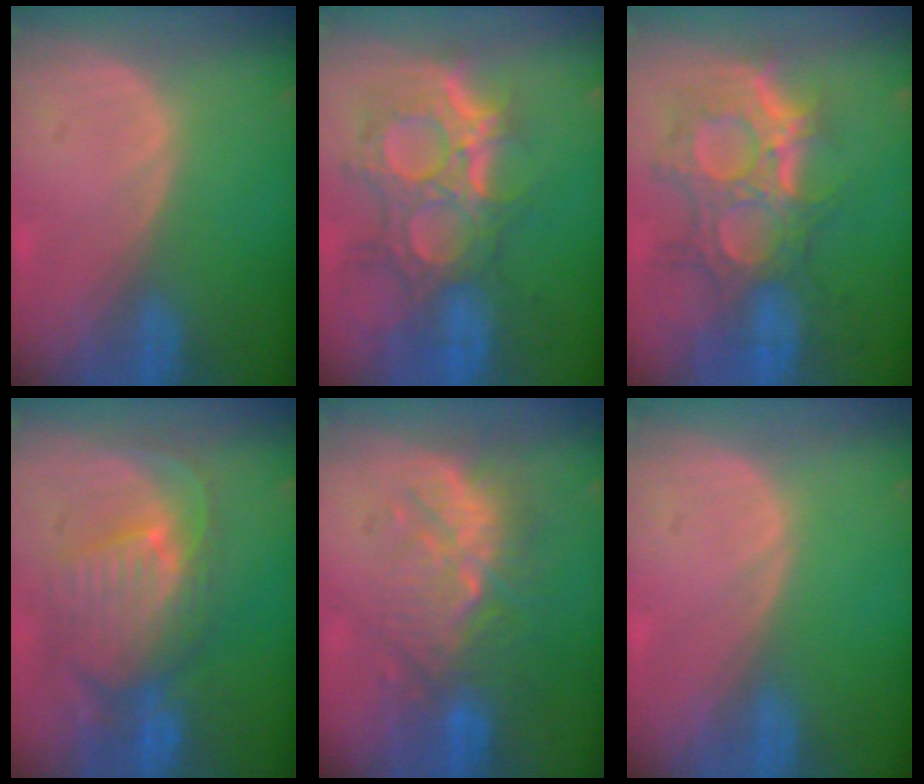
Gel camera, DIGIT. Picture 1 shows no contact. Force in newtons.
{"total": 12.1, "press": 10.8, "slide": 5.4}
{"total": 11.8, "press": 10.6, "slide": 5.2}
{"total": 10.2, "press": 9.2, "slide": 4.4}
{"total": 9.1, "press": 9.0, "slide": 1.6}
{"total": 0.0}